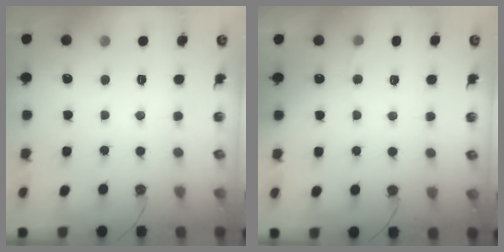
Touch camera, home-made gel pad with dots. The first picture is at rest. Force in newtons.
{"total": 3.6, "press": 3.3, "slide": 1.5}